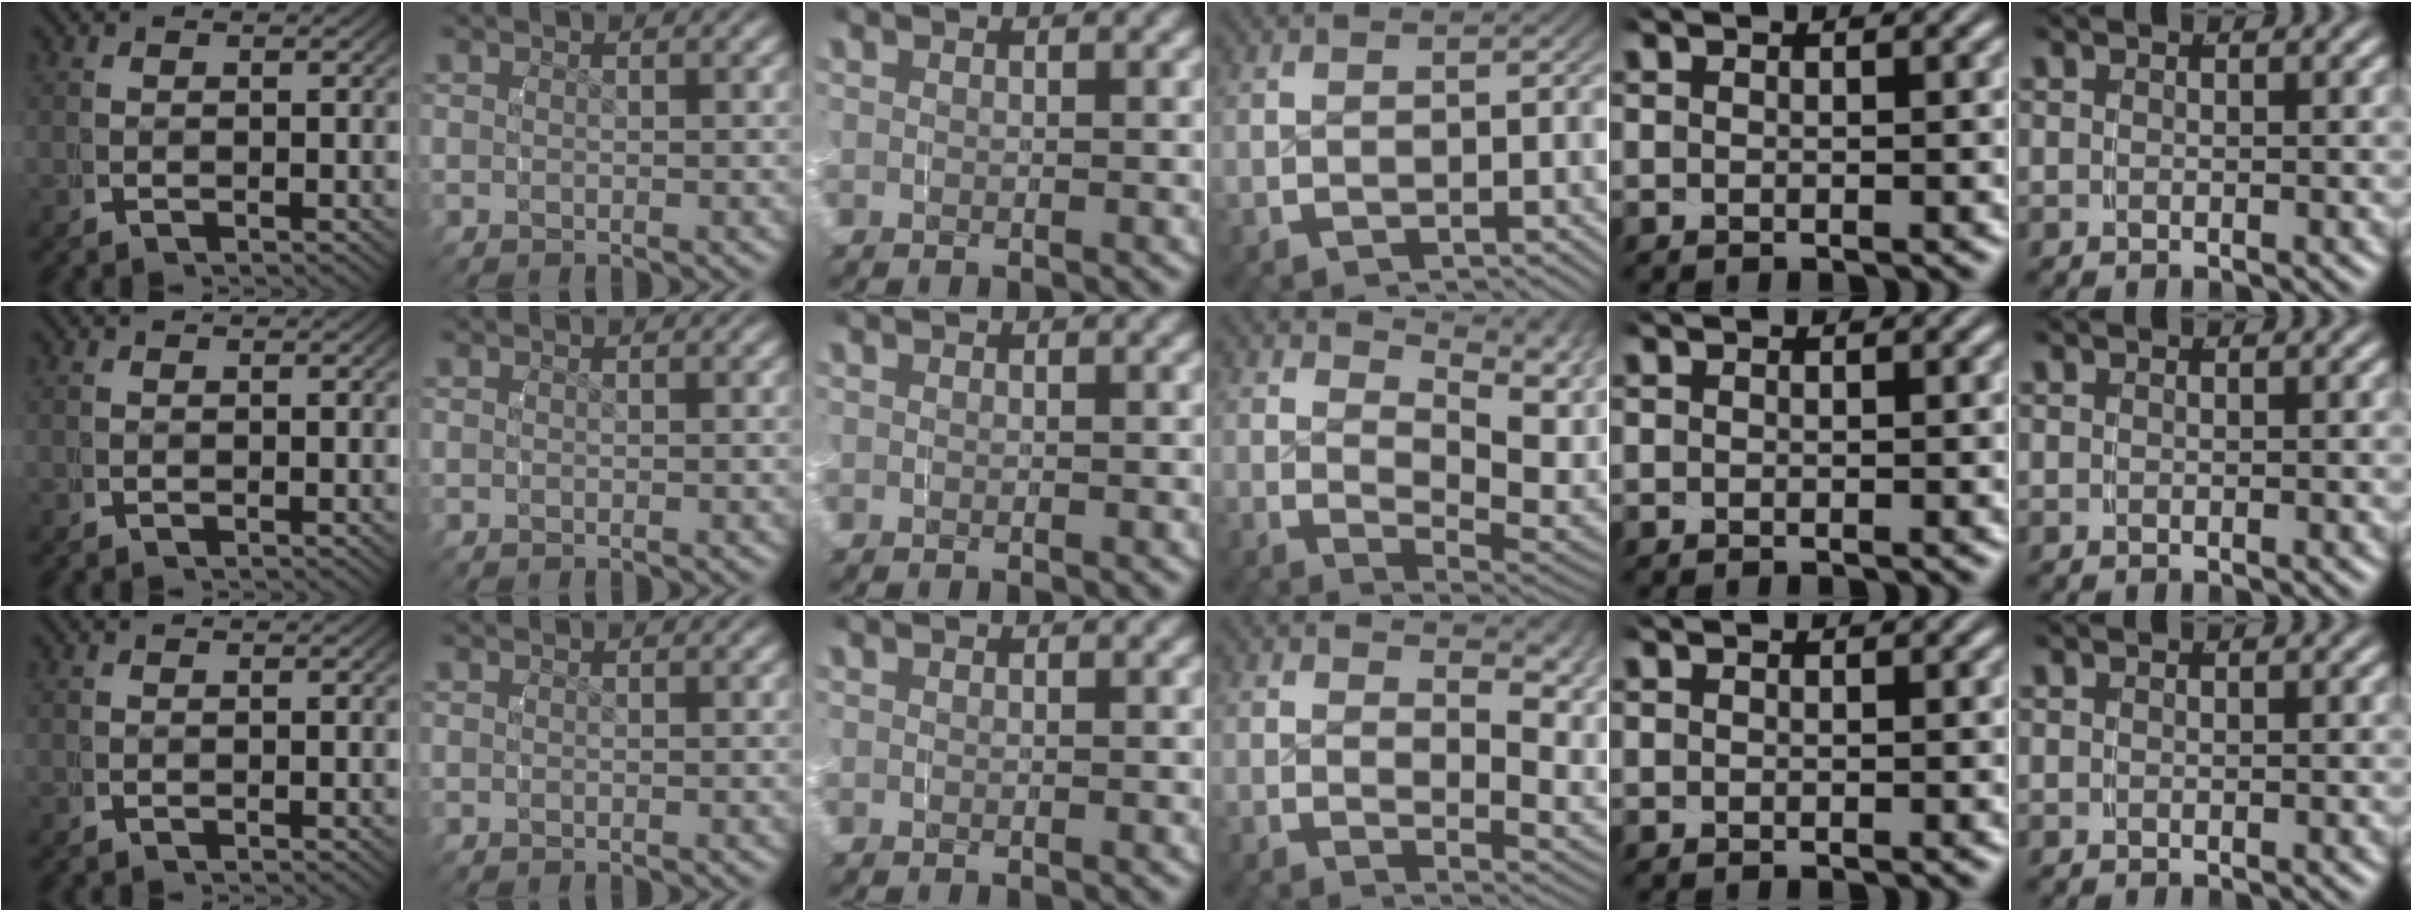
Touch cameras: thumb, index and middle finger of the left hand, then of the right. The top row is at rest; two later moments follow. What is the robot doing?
{"motion": "grasp_and_lifting", "object": "water bottle"}